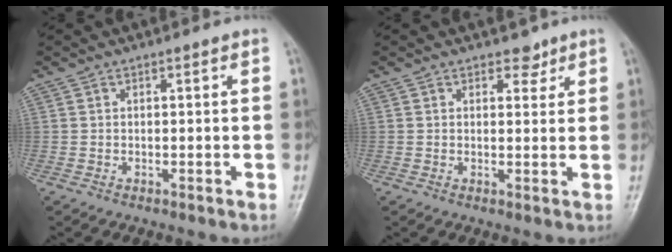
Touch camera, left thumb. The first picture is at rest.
{"total": 2.5, "force": [1.8, 1.4, 0.8], "torque": [0.007, -0.010, 0.023]}